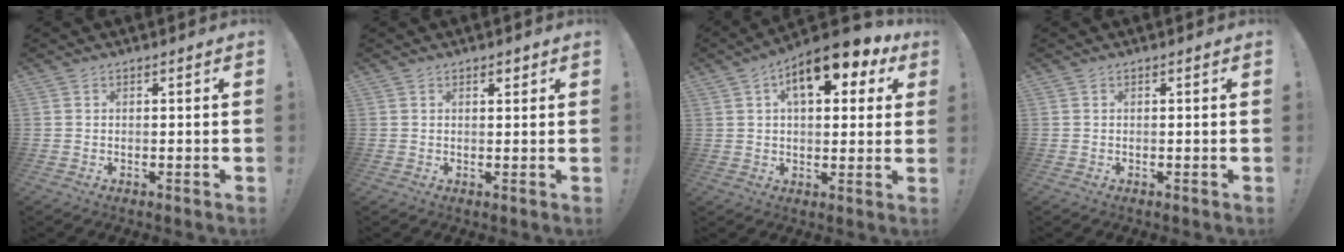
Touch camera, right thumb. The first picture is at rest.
{"total": 1.2, "force": [0.9, 0.7, 0.5], "torque": [0.005, -0.005, 0.013]}
{"total": 13.4, "force": [6.0, 6.1, 10.3], "torque": [-0.141, -0.024, 0.095]}
{"total": 0.0}